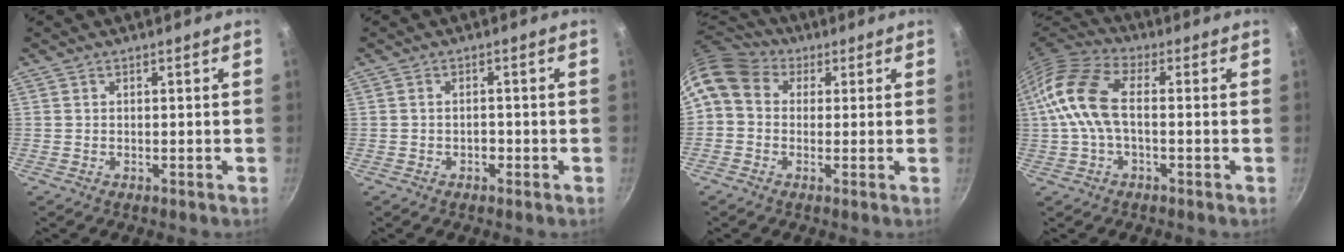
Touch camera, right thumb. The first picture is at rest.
{"total": 1.4, "force": [-0.6, 1.0, 0.7], "torque": [-0.008, 0.010, -0.006]}
{"total": 10.0, "force": [2.6, 8.0, 5.3], "torque": [-0.089, 0.021, 0.027]}
{"total": 12.1, "force": [-0.1, 6.5, 10.2], "torque": [-0.214, 0.033, -0.020]}